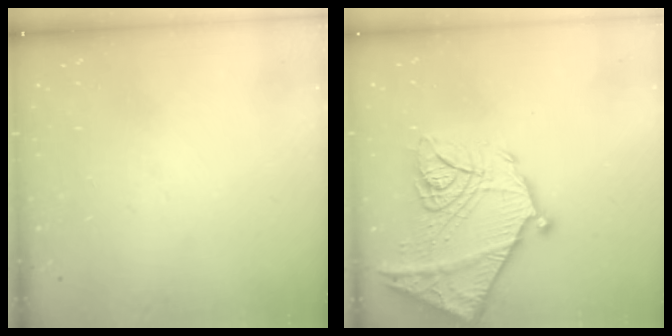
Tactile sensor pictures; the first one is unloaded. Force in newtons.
{"total": 25.4, "press": 25.3, "slide": 2.5}